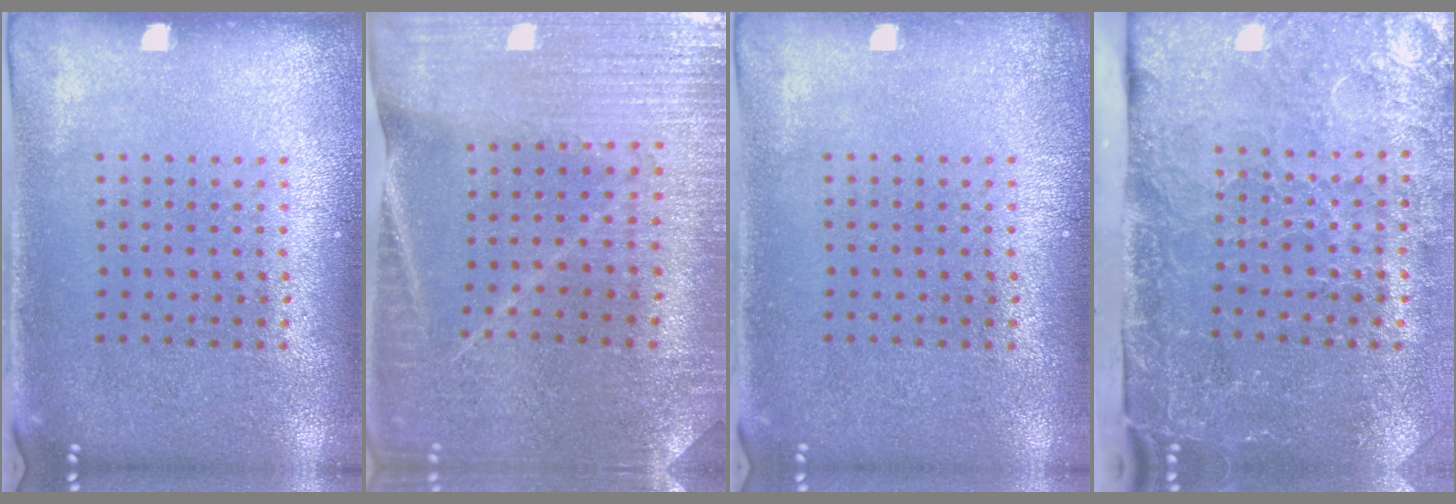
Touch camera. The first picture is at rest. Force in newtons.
{"total": 2.0, "press": 2.0, "slide": 0.1}
{"total": 0.7, "press": 0.7, "slide": 0.0}
{"total": 4.8, "press": 3.6, "slide": 3.1}